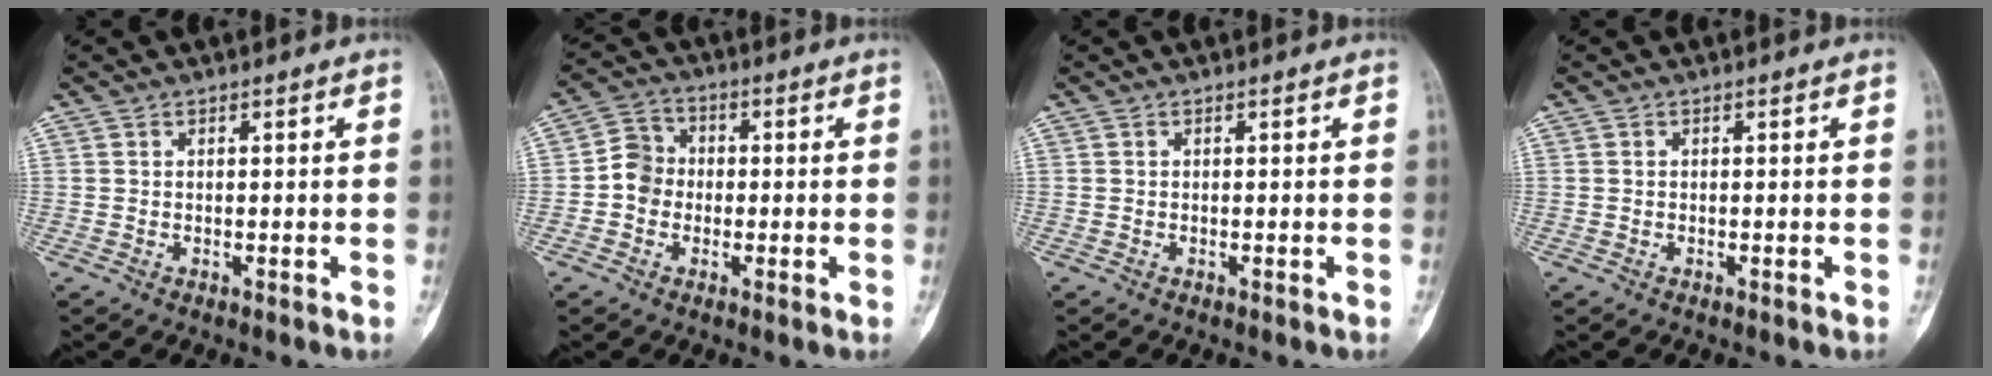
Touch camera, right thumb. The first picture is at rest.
{"total": 5.8, "force": [-0.8, 5.2, 2.4], "torque": [-0.020, 0.016, -0.027]}
{"total": 0.0}
{"total": 0.0}